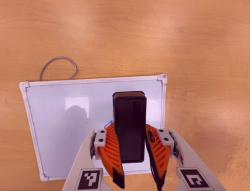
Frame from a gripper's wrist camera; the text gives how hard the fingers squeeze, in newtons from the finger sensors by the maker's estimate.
{"total": 8.7, "left": 7.7, "right": 9.8}